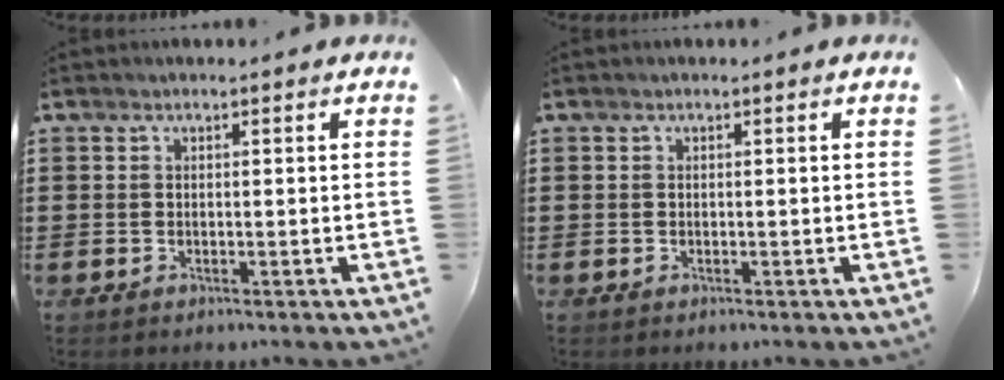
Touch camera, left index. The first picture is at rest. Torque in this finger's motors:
{"motor_torque": [0.00, 0.00, 0.00, 0.00]}